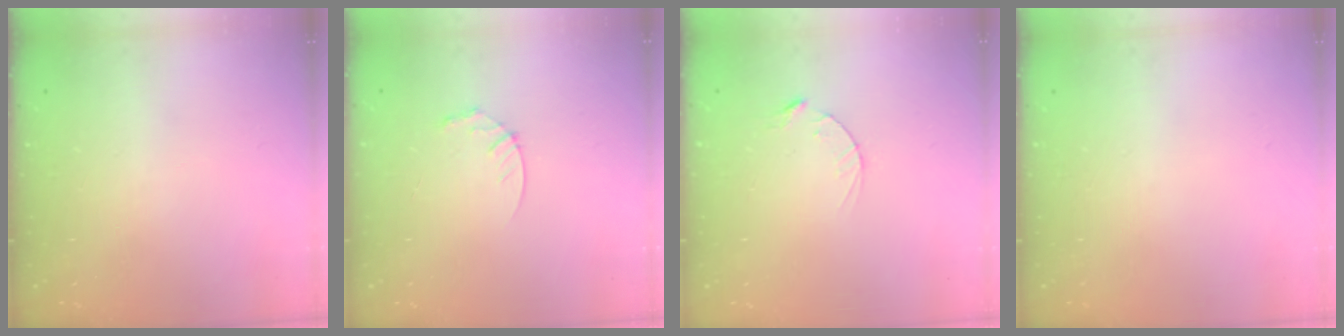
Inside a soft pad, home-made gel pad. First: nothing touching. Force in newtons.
{"total": 3.5, "press": 3.5, "slide": 0.3}
{"total": 2.8, "press": 2.8, "slide": 0.4}
{"total": 0.0}